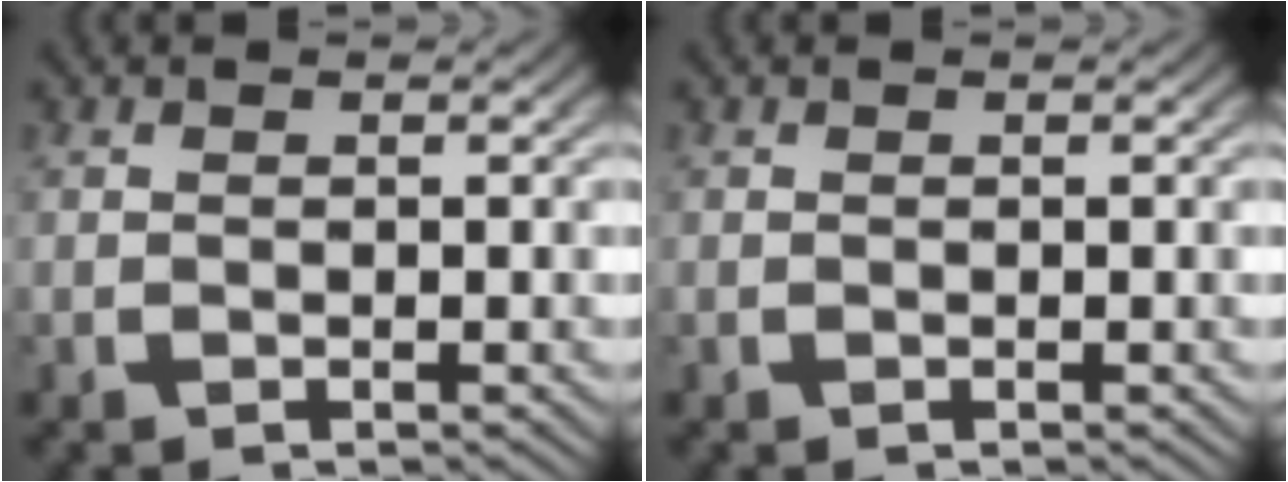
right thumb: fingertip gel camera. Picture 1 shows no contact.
{"total": 0.0}